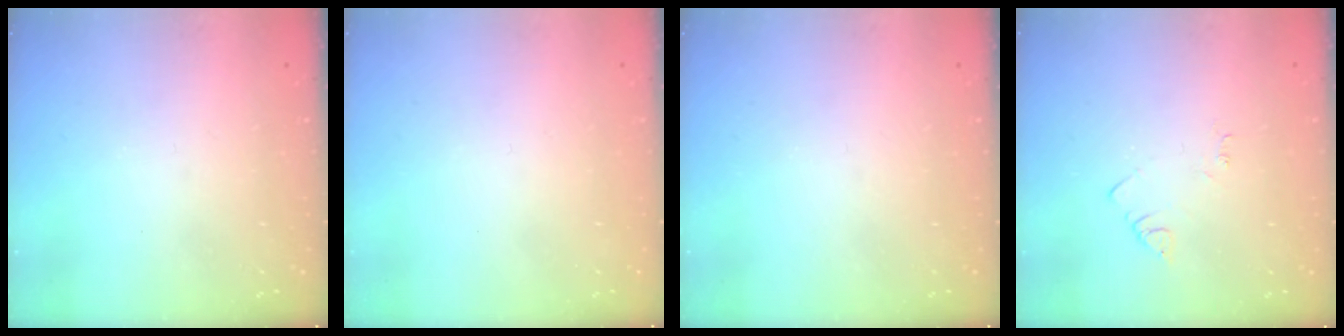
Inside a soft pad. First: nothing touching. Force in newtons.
{"total": 1.6, "press": 1.6, "slide": 0.1}
{"total": 0.0}
{"total": 2.7, "press": 2.7, "slide": 0.4}